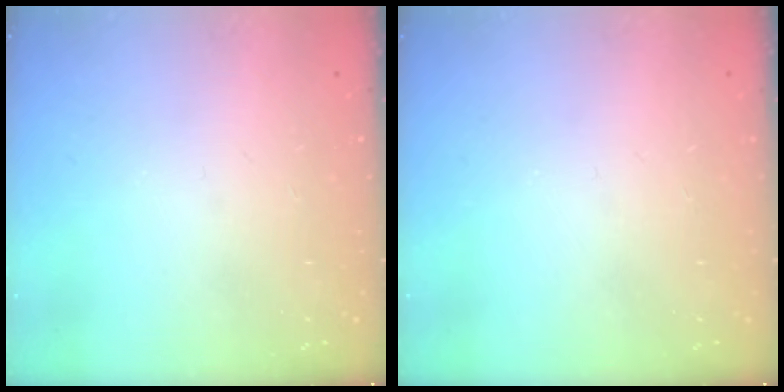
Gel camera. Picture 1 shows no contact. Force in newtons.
{"total": 0.0}